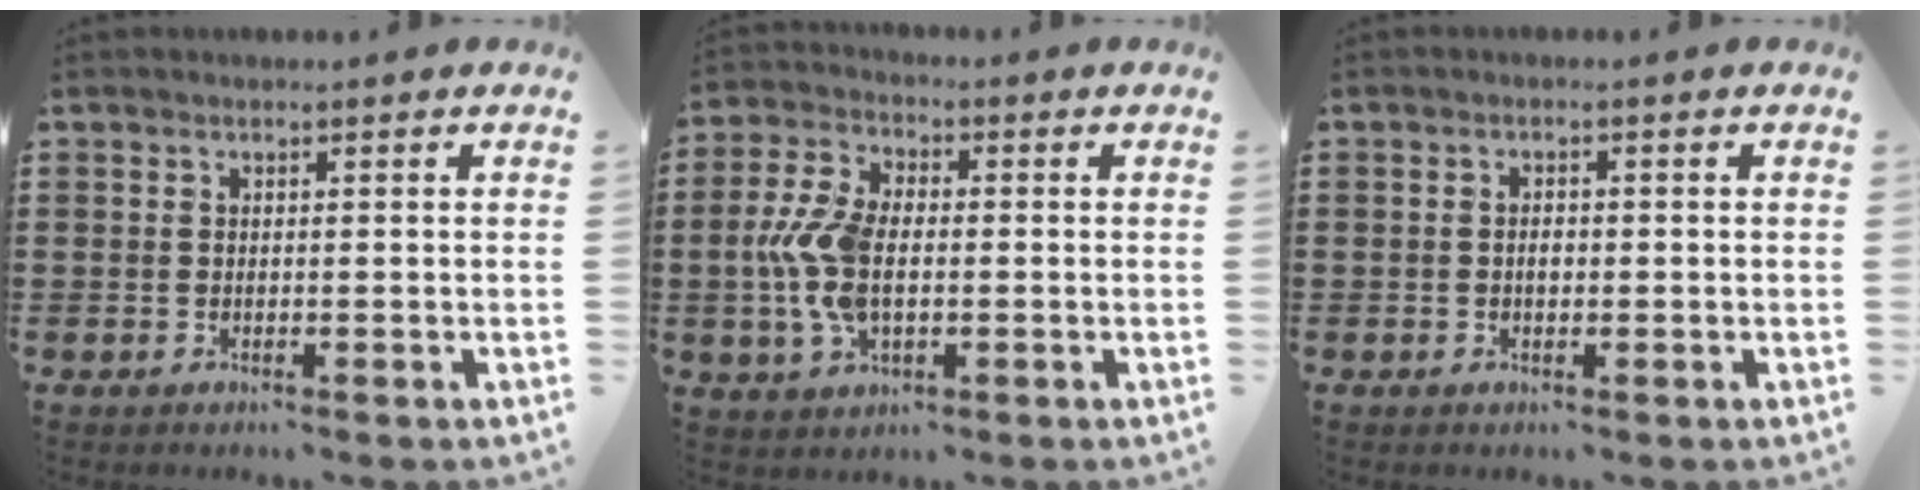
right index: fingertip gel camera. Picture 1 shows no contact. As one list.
[{"total": 9.0, "force": [-0.9, 5.1, 7.4], "torque": [-0.181, -0.001, -0.023]}, {"total": 1.4, "force": [-0.1, 0.8, 1.2], "torque": [-0.024, 0.003, -0.003]}]